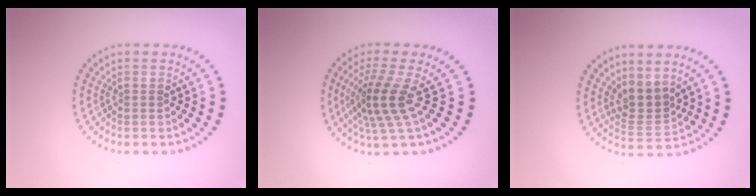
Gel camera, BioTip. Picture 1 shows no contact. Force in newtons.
{"total": 4.0, "press": 2.9, "slide": 2.8}
{"total": 2.8, "press": 2.1, "slide": 1.8}